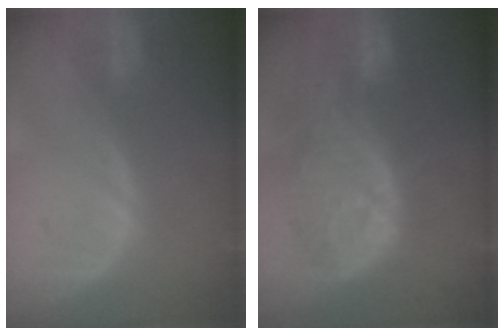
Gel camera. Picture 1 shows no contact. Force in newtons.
{"total": 12.2, "press": 11.0, "slide": 5.3}